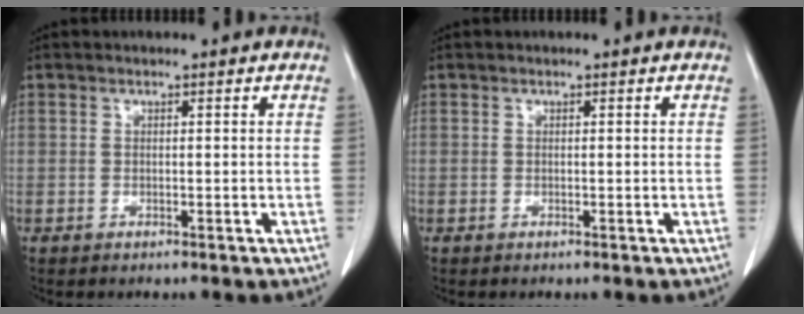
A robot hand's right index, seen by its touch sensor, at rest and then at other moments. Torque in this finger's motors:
{"motor_torque": [0.00, 0.00, 0.00, 0.00]}